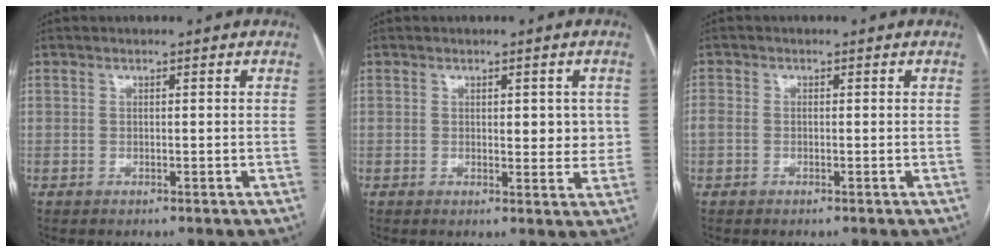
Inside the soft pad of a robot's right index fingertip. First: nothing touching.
{"total": 4.2, "force": [0.7, 2.1, 3.6], "torque": [-0.035, -0.003, 0.008]}
{"total": 2.0, "force": [-0.3, 1.6, 1.1], "torque": [-0.034, 0.013, -0.003]}